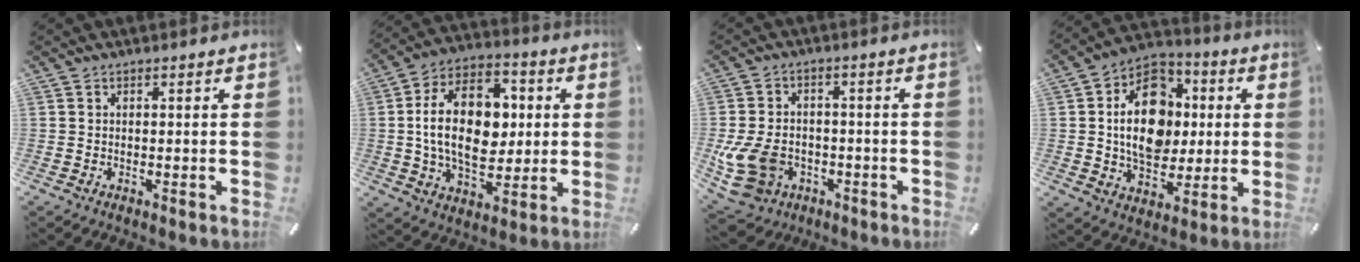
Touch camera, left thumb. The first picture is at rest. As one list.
[{"total": 20.0, "force": [1.1, 13.1, 15.1], "torque": [-0.287, 0.010, 0.014]}, {"total": 12.4, "force": [-3.6, 9.5, 7.0], "torque": [-0.161, 0.013, -0.062]}, {"total": 17.2, "force": [0.8, 13.0, 11.3], "torque": [-0.196, 0.013, 0.014]}]